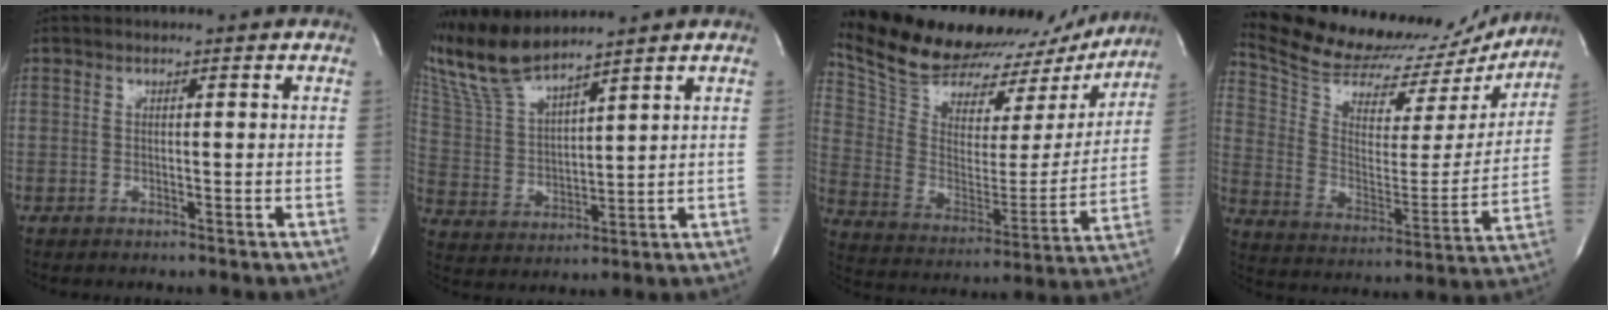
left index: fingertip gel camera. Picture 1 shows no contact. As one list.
[{"total": 9.6, "force": [8.9, 0.4, 3.4], "torque": [-0.092, 0.006, 0.192]}, {"total": 28.6, "force": [25.6, 9.1, 9.0], "torque": [-0.172, -0.008, 0.371]}, {"total": 25.3, "force": [23.8, 6.5, 5.6], "torque": [-0.097, -0.041, 0.339]}]